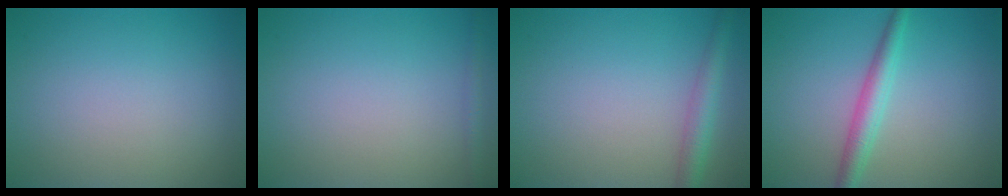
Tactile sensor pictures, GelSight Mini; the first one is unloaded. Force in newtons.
{"total": 1.0, "press": 1.0, "slide": 0.1}
{"total": 2.7, "press": 2.7, "slide": 0.1}
{"total": 2.9, "press": 2.9, "slide": 0.1}